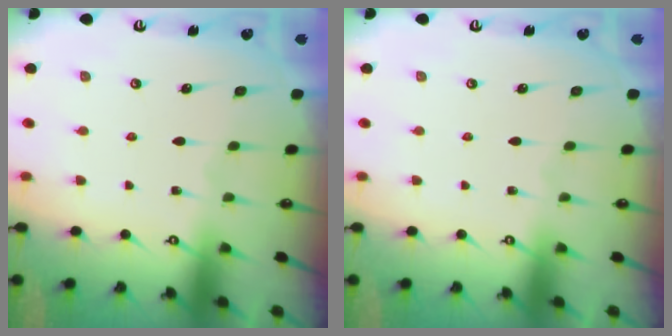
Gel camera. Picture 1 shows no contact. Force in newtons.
{"total": 0.0}